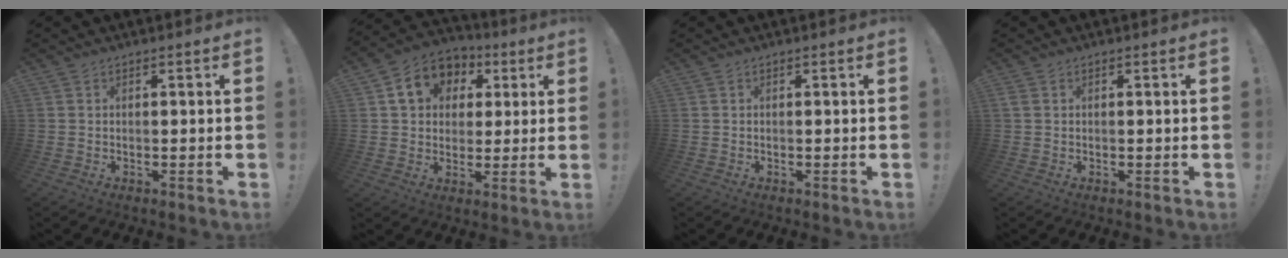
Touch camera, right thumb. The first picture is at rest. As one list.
[{"total": 11.6, "force": [4.0, 9.7, 5.0], "torque": [-0.076, -0.006, 0.080]}, {"total": 0.0}, {"total": 1.0, "force": [0.4, 0.8, 0.5], "torque": [-0.015, 0.004, 0.009]}]